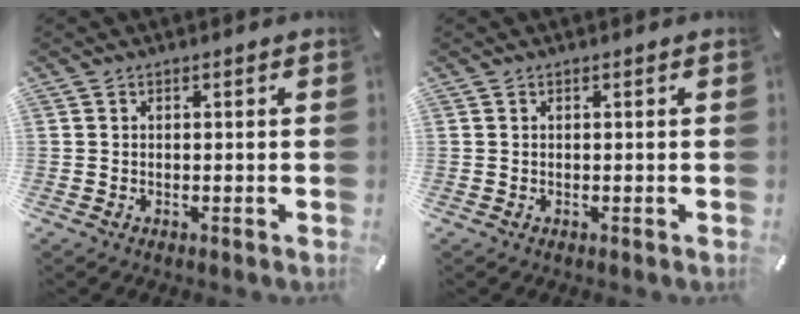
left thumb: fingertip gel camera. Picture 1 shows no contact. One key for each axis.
{"total": 0.0}